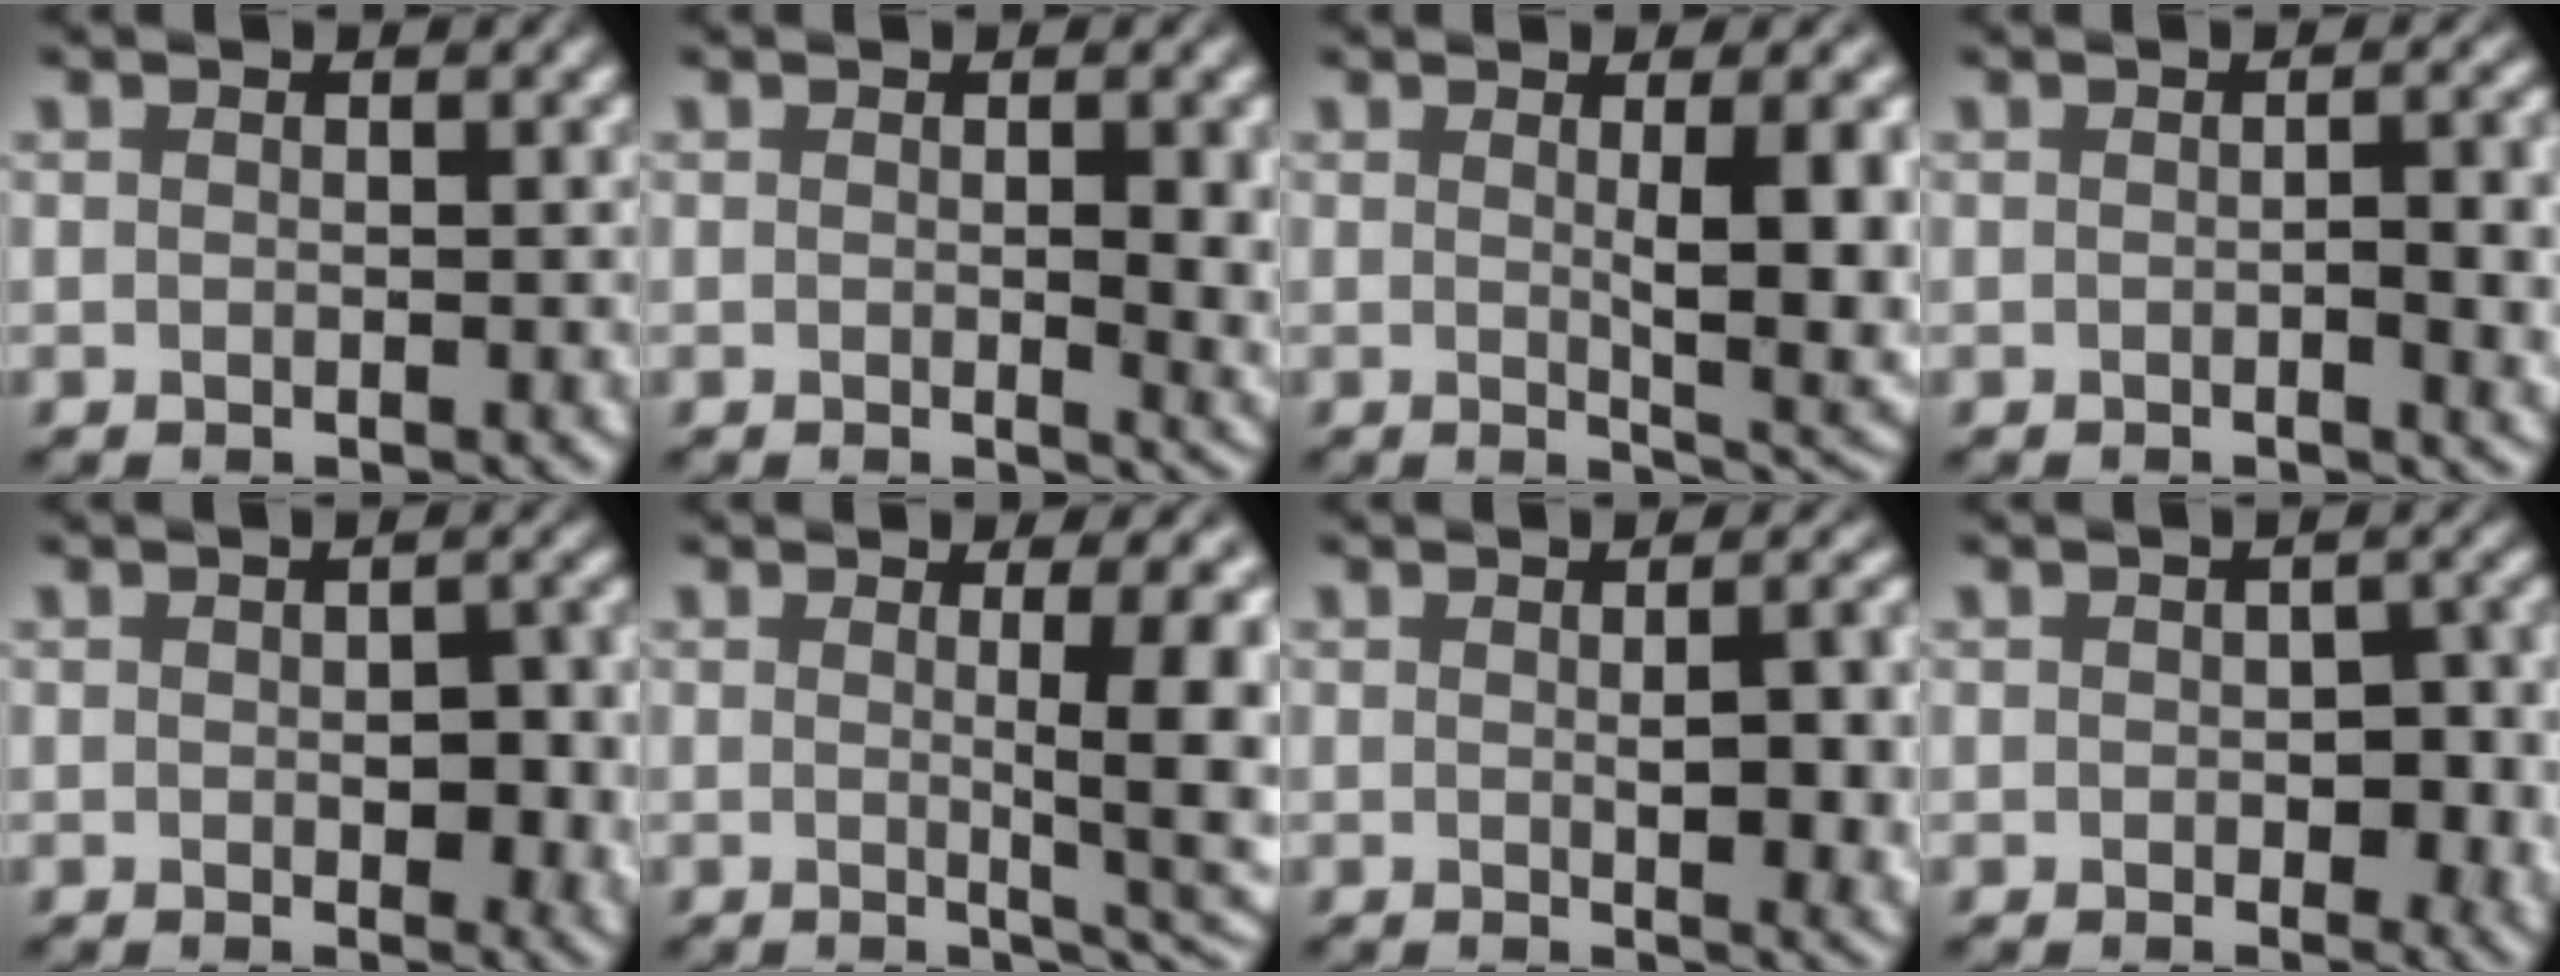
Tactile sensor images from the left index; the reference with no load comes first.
{"total": 4.1, "force": [0.1, 1.1, 3.9], "torque": [-0.048, -0.006, 0.004]}
{"total": 7.2, "force": [0.6, 2.0, 6.9], "torque": [-0.085, -0.009, 0.017]}
{"total": 4.2, "force": [-0.4, 1.2, 4.0], "torque": [-0.052, -0.004, -0.004]}
{"total": 4.3, "force": [-0.2, 2.3, 3.7], "torque": [-0.042, -0.007, 0.001]}
{"total": 7.5, "force": [0.6, 2.0, 7.2], "torque": [-0.069, -0.006, 0.011]}
{"total": 6.3, "force": [0.0, 2.1, 5.9], "torque": [-0.063, -0.007, 0.010]}
{"total": 3.3, "force": [-0.2, 2.0, 2.6], "torque": [-0.033, -0.008, -0.003]}